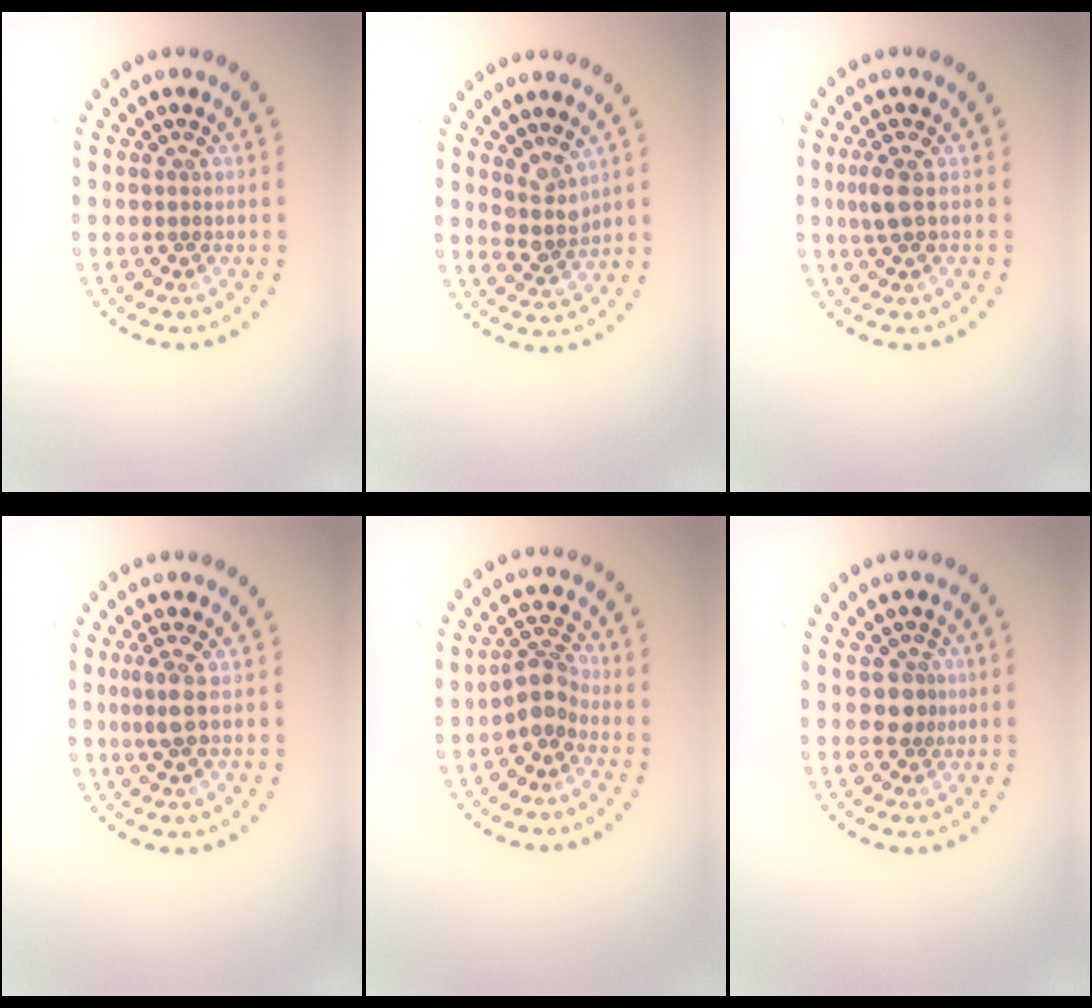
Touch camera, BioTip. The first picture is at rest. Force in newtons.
{"total": 2.4, "press": 1.8, "slide": 1.6}
{"total": 1.7, "press": 1.4, "slide": 0.9}
{"total": 1.9, "press": 1.6, "slide": 1.0}
{"total": 2.8, "press": 2.2, "slide": 1.8}
{"total": 2.0, "press": 1.7, "slide": 1.0}